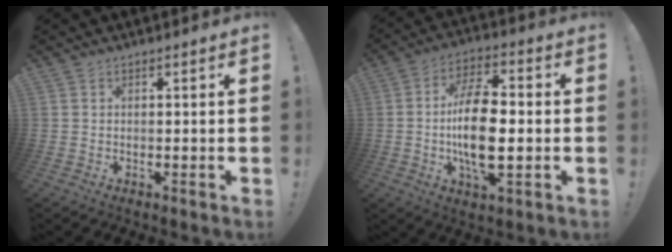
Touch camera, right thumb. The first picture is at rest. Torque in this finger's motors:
{"motor_torque": [1.77, 2.44, 0.81, 0.46, 0.07]}